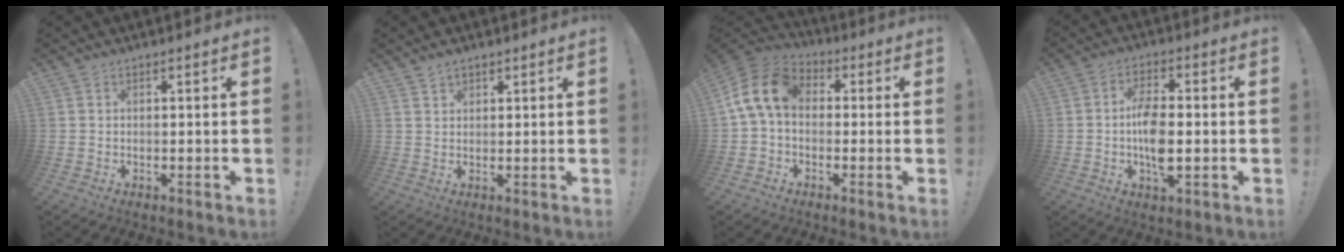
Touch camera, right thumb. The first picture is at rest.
{"total": 2.1, "force": [1.7, 1.1, 0.5], "torque": [0.000, -0.015, 0.030]}
{"total": 12.5, "force": [1.4, 8.1, 9.4], "torque": [-0.191, 0.024, 0.029]}
{"total": 9.2, "force": [-1.0, 4.1, 8.2], "torque": [-0.157, 0.002, -0.018]}